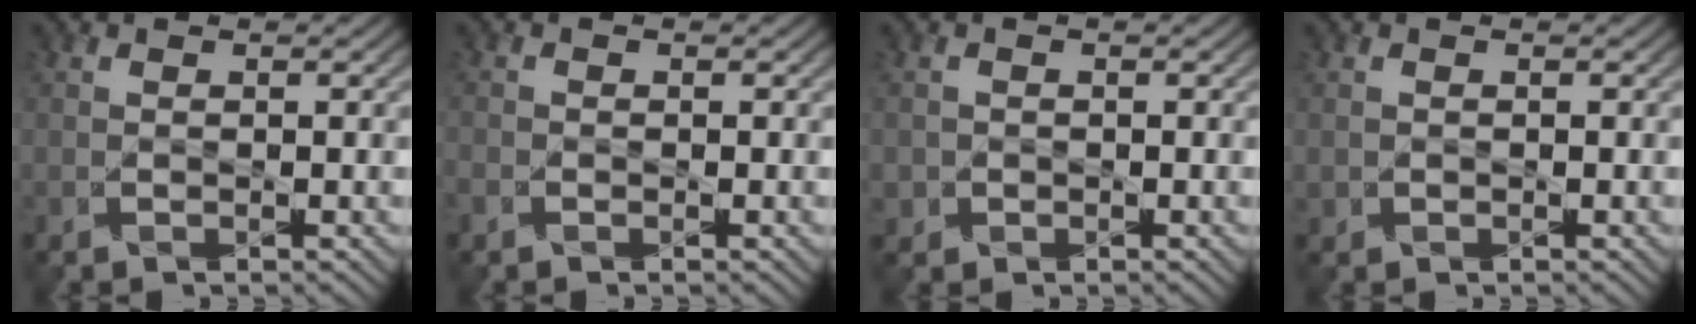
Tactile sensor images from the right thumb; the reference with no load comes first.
{"total": 1.1, "force": [-0.8, 0.7, 0.3], "torque": [-0.008, -0.002, -0.021]}
{"total": 1.4, "force": [-0.4, 1.3, 0.1], "torque": [0.004, -0.005, -0.011]}
{"total": 0.7, "force": [-0.1, 0.7, 0.0], "torque": [0.000, -0.007, -0.002]}